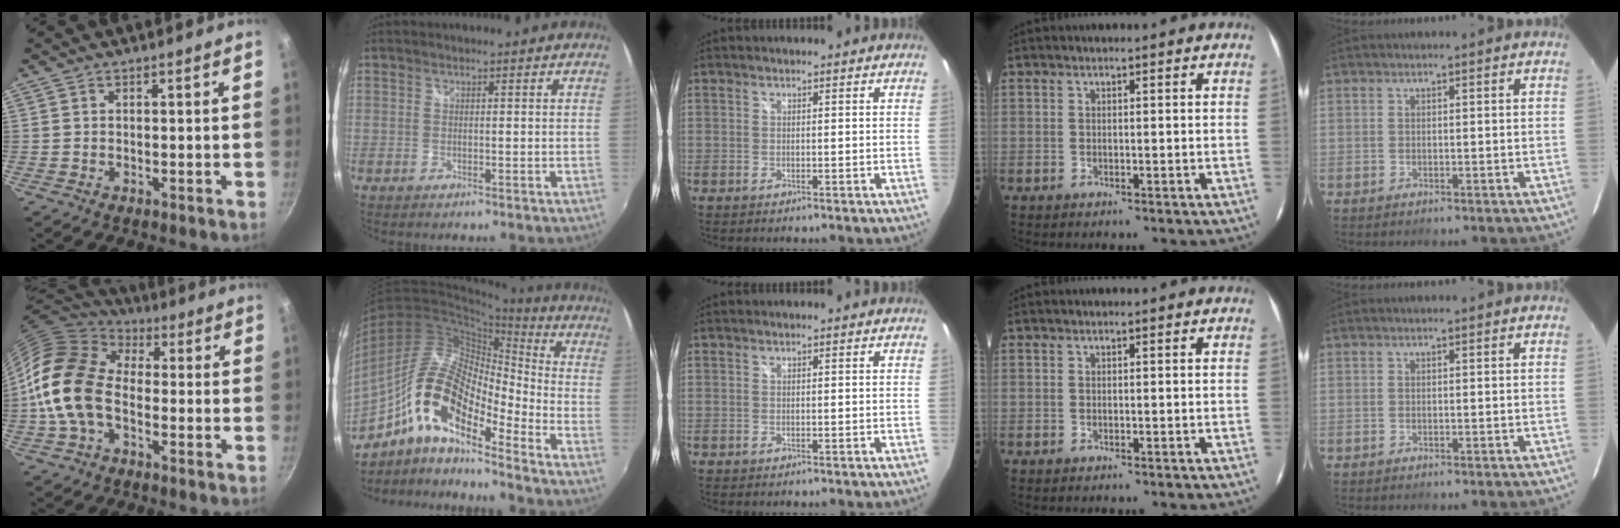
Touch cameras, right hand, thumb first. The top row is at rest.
{"thumb": {"total": 15.6, "force": [-2.6, 10.4, 11.4], "torque": [-0.192, 0.031, -0.070]}, "index": {"total": 18.9, "force": [-9.8, 6.9, 14.7], "torque": [-0.265, -0.001, -0.200]}}